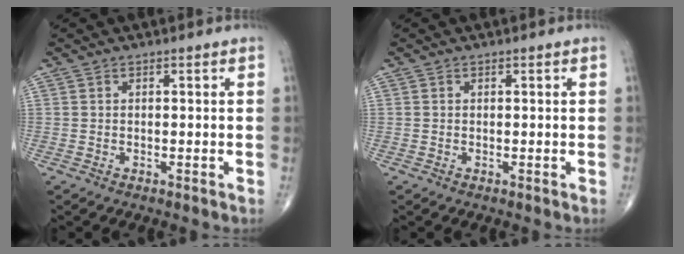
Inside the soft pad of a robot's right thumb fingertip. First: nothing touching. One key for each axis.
{"total": 0.0}